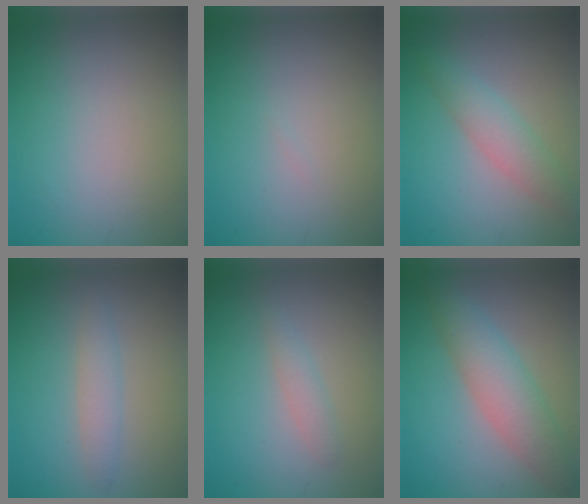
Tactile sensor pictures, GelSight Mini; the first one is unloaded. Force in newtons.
{"total": 0.0}
{"total": 2.8, "press": 2.8, "slide": 0.1}
{"total": 1.9, "press": 1.9, "slide": 0.1}
{"total": 1.3, "press": 1.3, "slide": 0.0}
{"total": 4.6, "press": 4.6, "slide": 0.1}